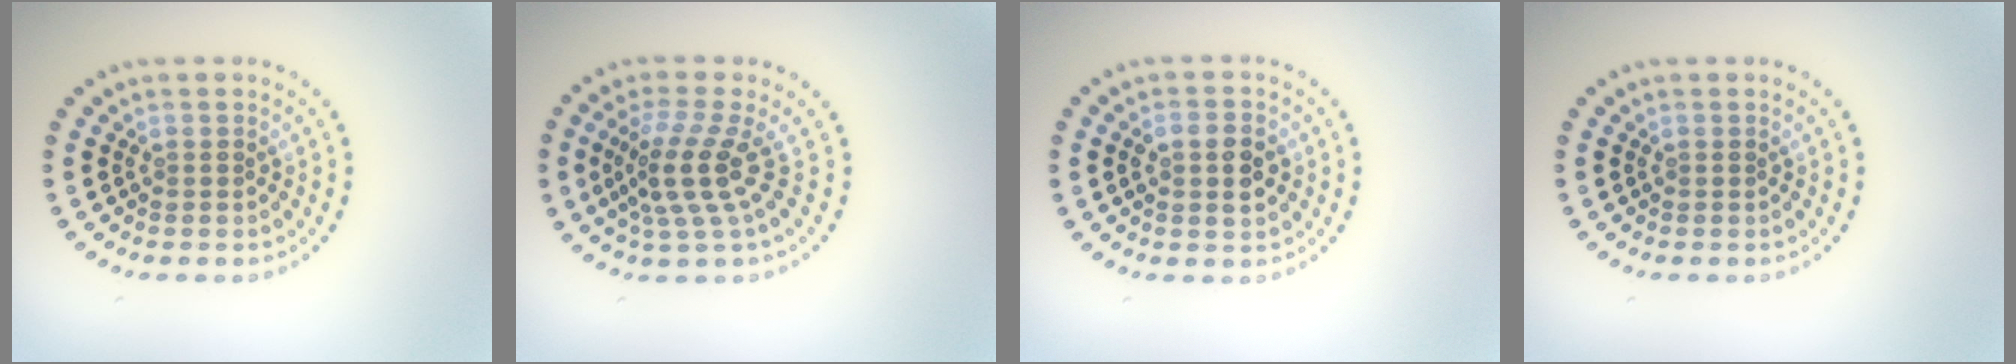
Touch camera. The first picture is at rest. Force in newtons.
{"total": 4.0, "press": 2.9, "slide": 2.8}
{"total": 2.8, "press": 2.8, "slide": 0.3}
{"total": 0.0}